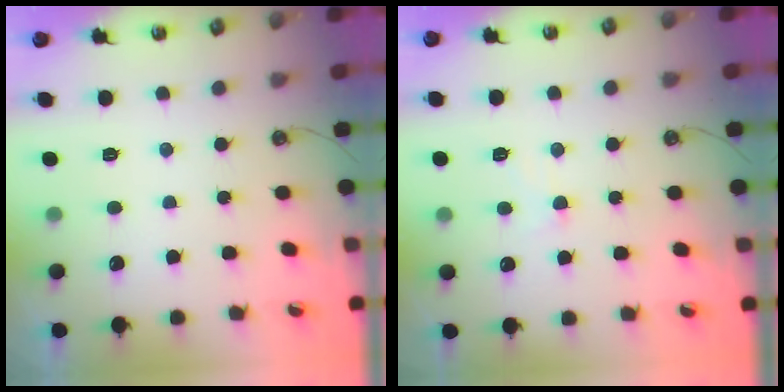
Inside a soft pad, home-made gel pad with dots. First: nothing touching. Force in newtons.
{"total": 2.0, "press": 1.9, "slide": 0.5}